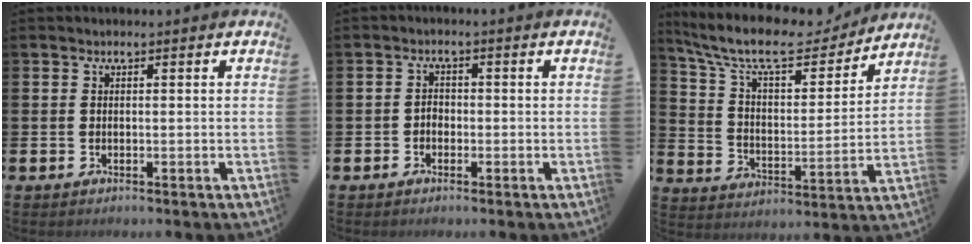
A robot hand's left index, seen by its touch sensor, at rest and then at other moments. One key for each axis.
{"total": 1.5, "fx": -0.7, "fy": 1.2, "fz": 0.5, "tx": -0.010, "ty": 0.004, "tz": -0.017}
{"total": 11.2, "fx": 9.6, "fy": 3.2, "fz": 4.6, "tx": -0.122, "ty": -0.059, "tz": 0.164}